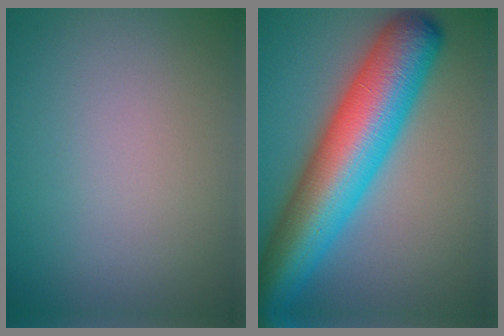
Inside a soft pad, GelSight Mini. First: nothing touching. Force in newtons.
{"total": 12.3, "press": 12.3, "slide": 0.3}